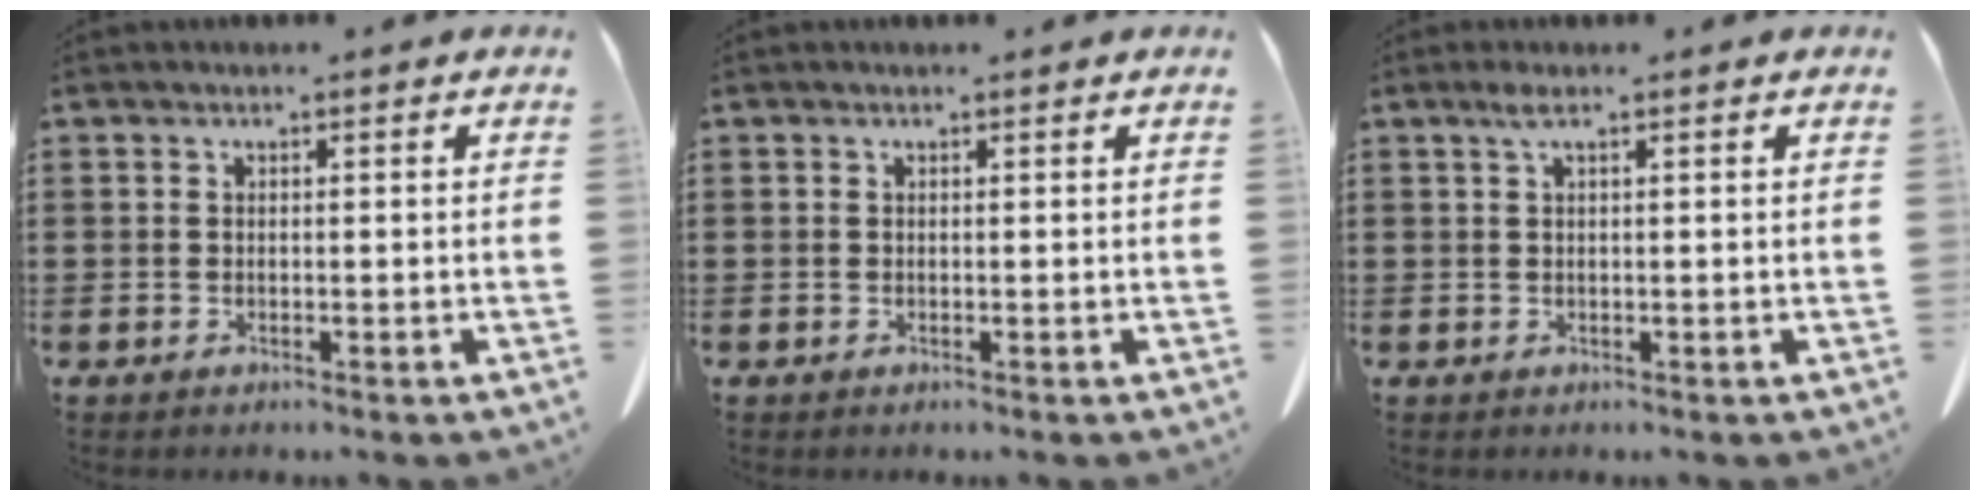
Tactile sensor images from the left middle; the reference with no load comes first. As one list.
[{"total": 0.0}, {"total": 1.5, "force": [0.6, 0.1, 1.4], "torque": [-0.029, 0.003, 0.010]}]